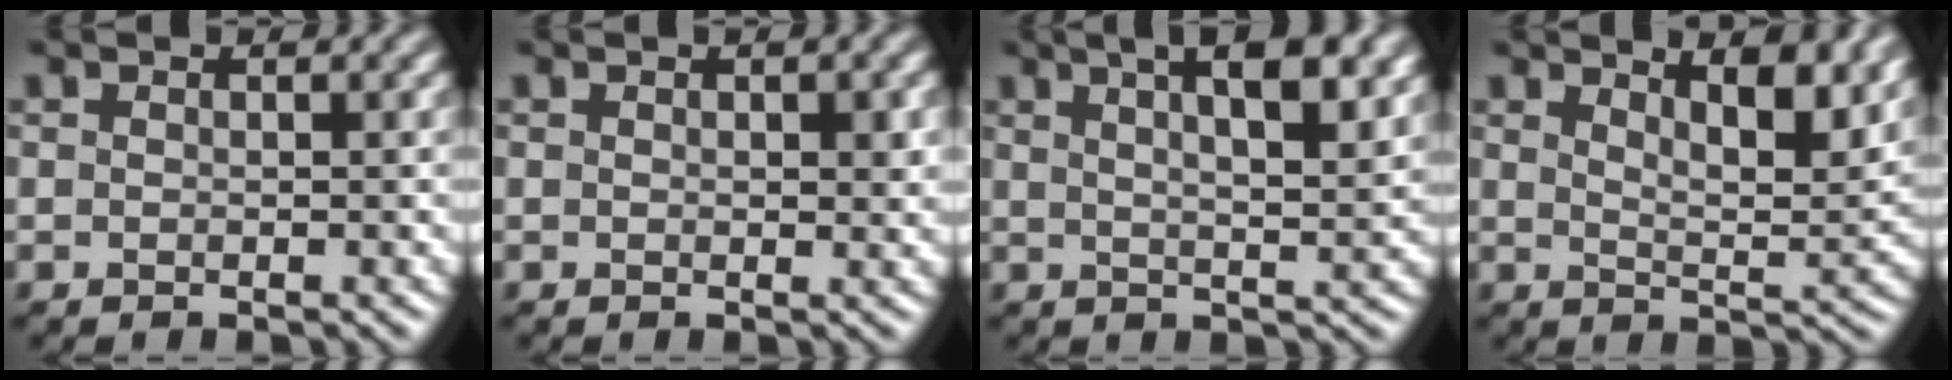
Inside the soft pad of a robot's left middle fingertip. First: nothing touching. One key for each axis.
{"total": 1.4, "fx": 0.4, "fy": 0.5, "fz": 1.2, "tx": -0.017, "ty": -0.002, "tz": 0.008}
{"total": 9.3, "fx": 4.9, "fy": 3.1, "fz": 7.3, "tx": -0.060, "ty": 0.030, "tz": 0.042}
{"total": 7.5, "fx": 4.8, "fy": 2.3, "fz": 5.3, "tx": -0.052, "ty": 0.012, "tz": 0.052}